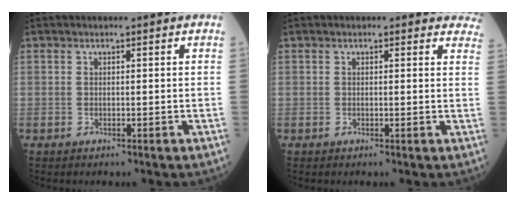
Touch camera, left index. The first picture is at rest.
{"total": 4.4, "force": [4.0, 1.8, 0.4], "torque": [0.028, -0.013, 0.009]}